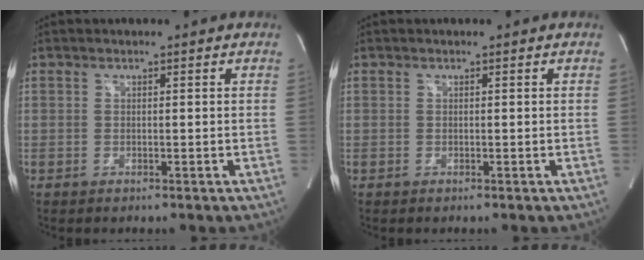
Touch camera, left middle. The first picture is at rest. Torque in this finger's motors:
{"motor_torque": [0.00, 0.00, 0.00, 0.00]}